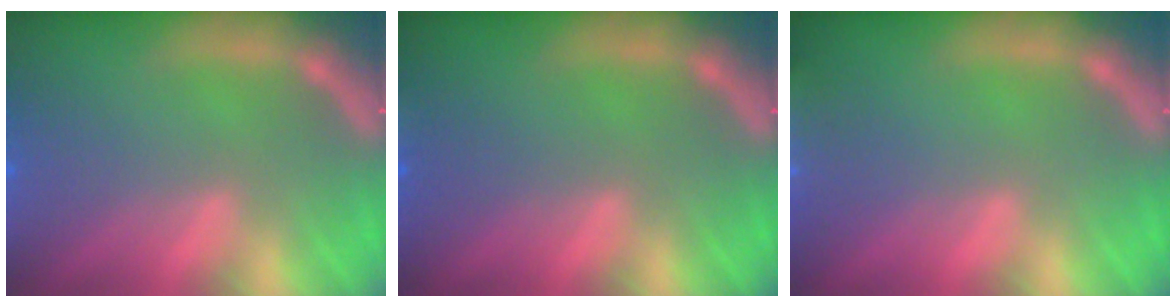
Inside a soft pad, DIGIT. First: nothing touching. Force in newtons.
{"total": 0.9}
{"total": 7.9}